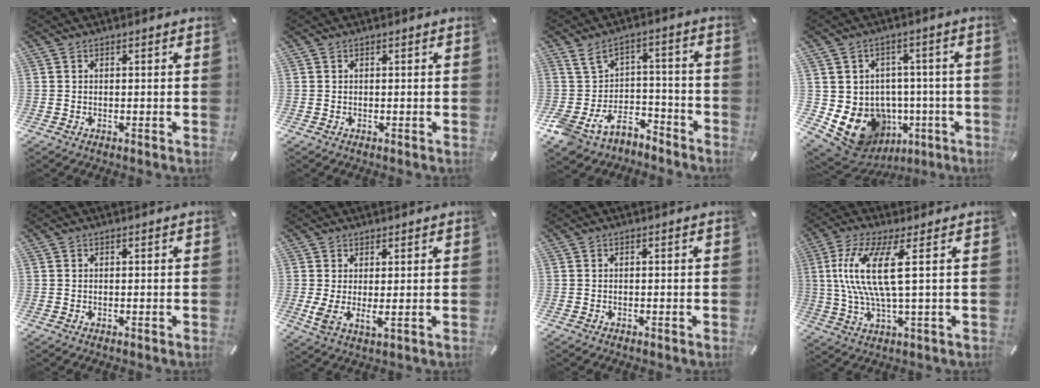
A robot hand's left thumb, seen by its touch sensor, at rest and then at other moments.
{"total": 0.0}
{"total": 9.3, "force": [-3.1, 7.0, 5.2], "torque": [-0.089, 0.022, -0.056]}
{"total": 12.4, "force": [-4.7, 10.4, 4.9], "torque": [-0.094, 0.007, -0.065]}
{"total": 0.0}
{"total": 3.7, "force": [0.5, 1.1, 3.5], "torque": [-0.090, -0.018, 0.004]}
{"total": 0.0}
{"total": 13.2, "force": [2.3, 2.9, 12.7], "torque": [-0.269, -0.009, 0.032]}